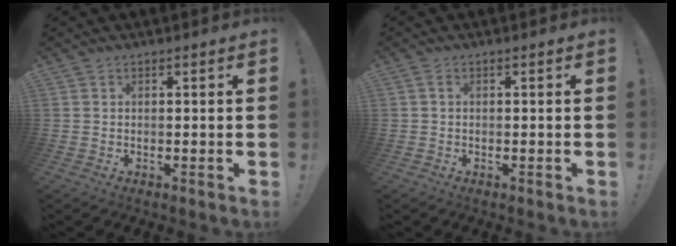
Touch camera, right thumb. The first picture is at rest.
{"total": 0.9, "force": [-0.1, 0.5, 0.7], "torque": [-0.021, 0.007, -0.002]}